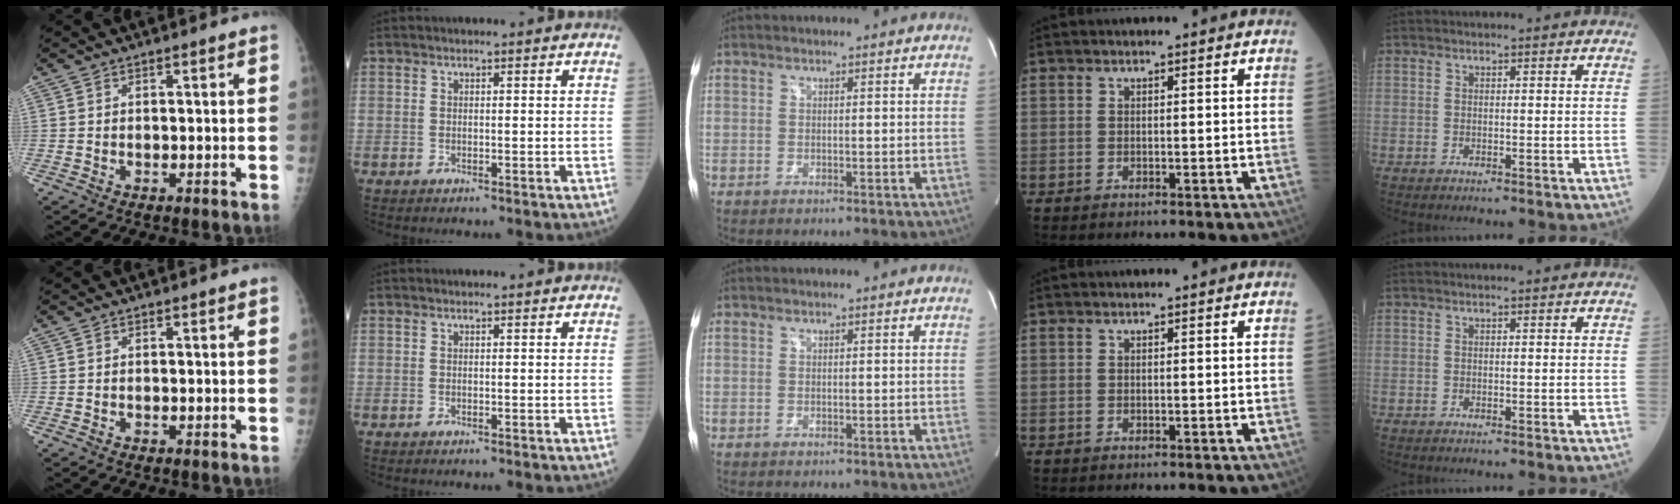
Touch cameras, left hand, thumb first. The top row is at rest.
{}